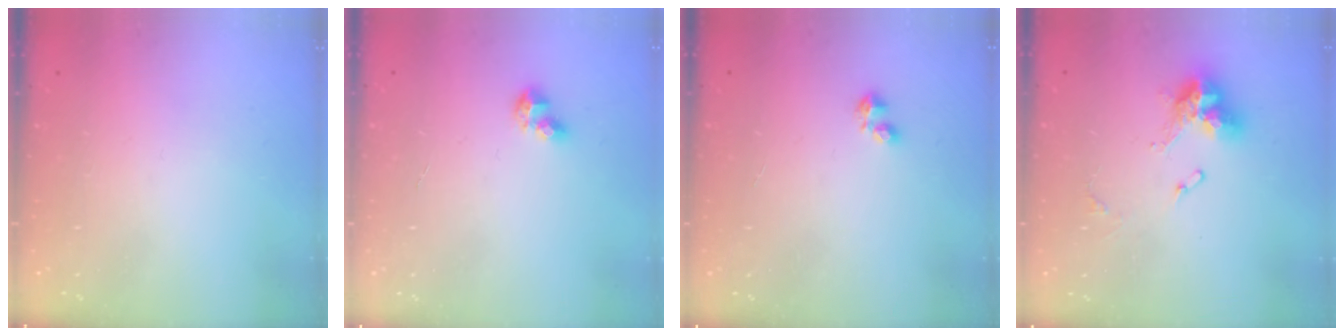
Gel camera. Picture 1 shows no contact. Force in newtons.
{"total": 5.6, "press": 5.6, "slide": 0.4}
{"total": 2.4, "press": 2.3, "slide": 0.6}
{"total": 11.5, "press": 11.4, "slide": 1.4}